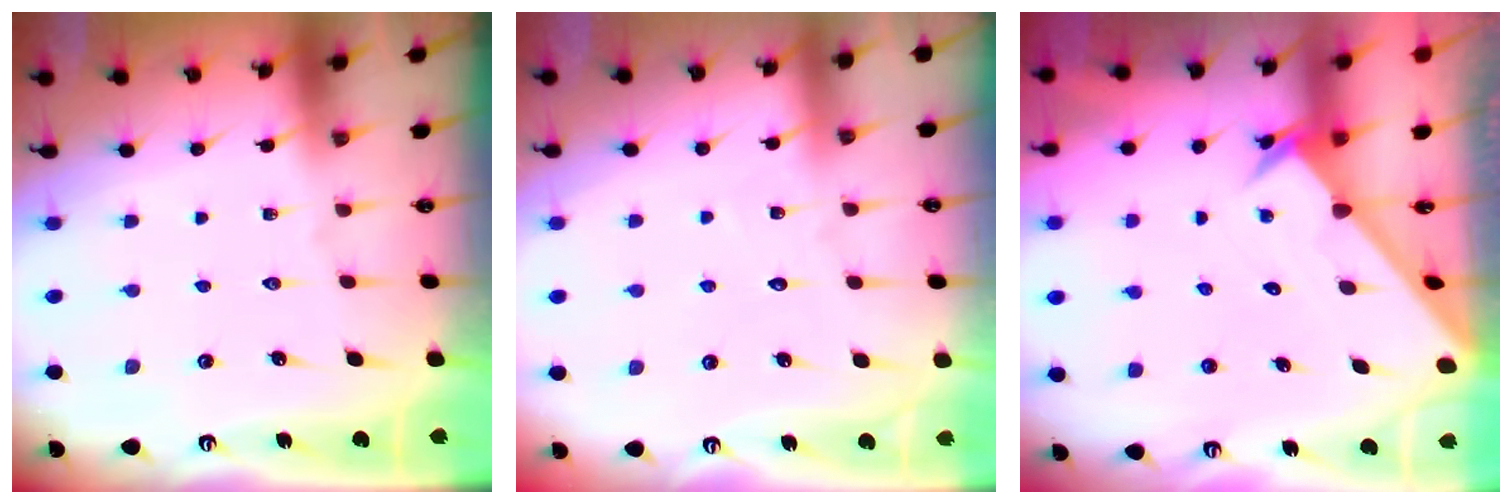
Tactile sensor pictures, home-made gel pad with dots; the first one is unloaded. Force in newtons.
{"total": 3.8, "press": 3.8, "slide": 0.4}
{"total": 2.0, "press": 2.0, "slide": 0.1}